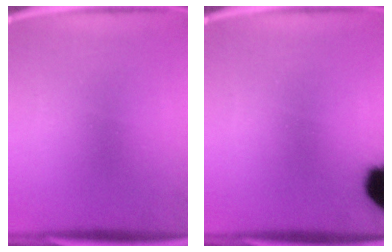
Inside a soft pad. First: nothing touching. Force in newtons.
{"total": 12.3}